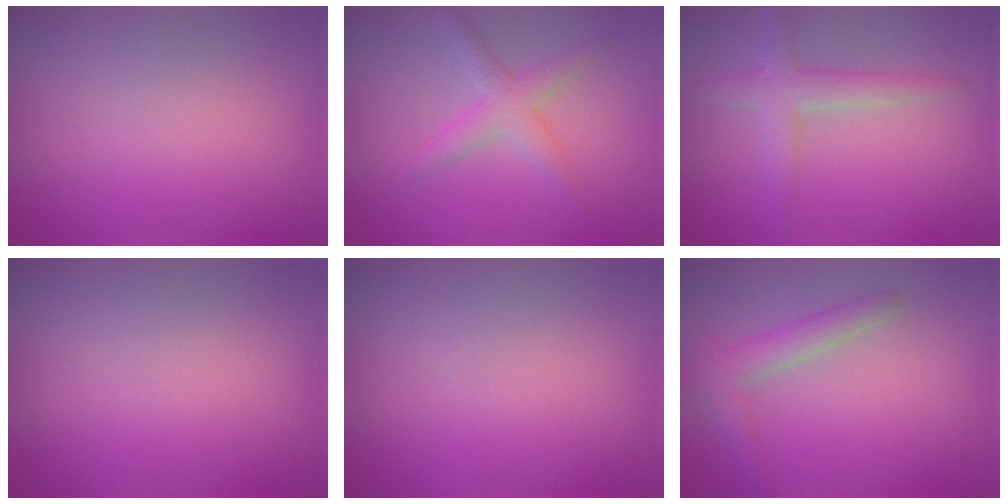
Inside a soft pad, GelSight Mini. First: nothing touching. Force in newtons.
{"total": 2.4, "press": 2.4, "slide": 0.1}
{"total": 2.9, "press": 2.9, "slide": 0.2}
{"total": 0.0}
{"total": 0.0}
{"total": 2.6, "press": 2.5, "slide": 0.1}